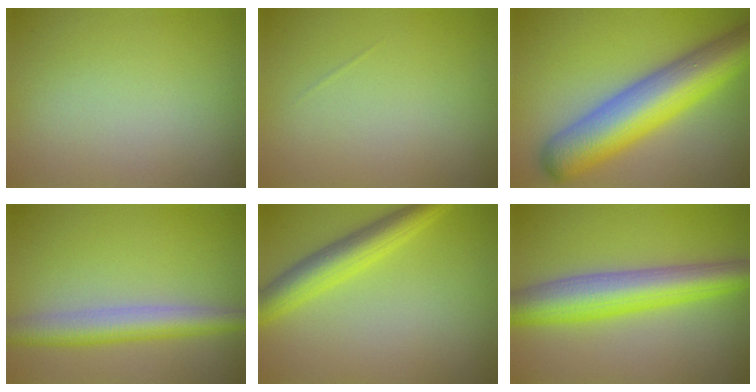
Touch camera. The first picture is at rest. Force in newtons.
{"total": 0.0}
{"total": 11.2, "press": 11.2, "slide": 0.4}
{"total": 4.8, "press": 4.8, "slide": 0.1}
{"total": 4.9, "press": 4.9, "slide": 0.2}
{"total": 7.3, "press": 7.3, "slide": 0.2}